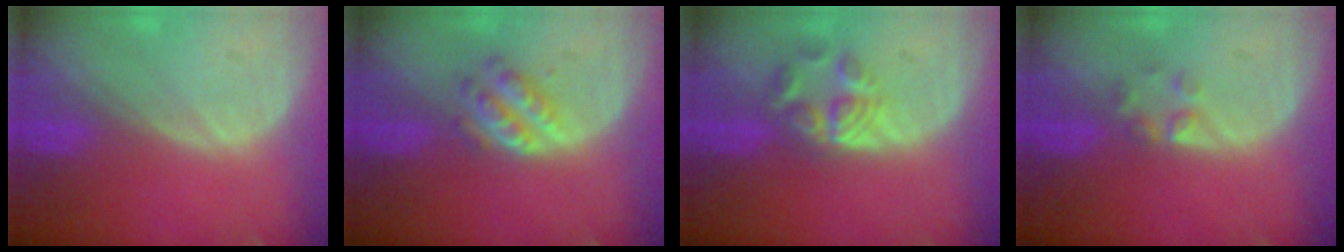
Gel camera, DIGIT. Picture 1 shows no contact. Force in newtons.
{"total": 4.3, "press": 4.3, "slide": 0.6}
{"total": 5.8, "press": 4.7, "slide": 3.4}
{"total": 2.0, "press": 2.0, "slide": 0.2}